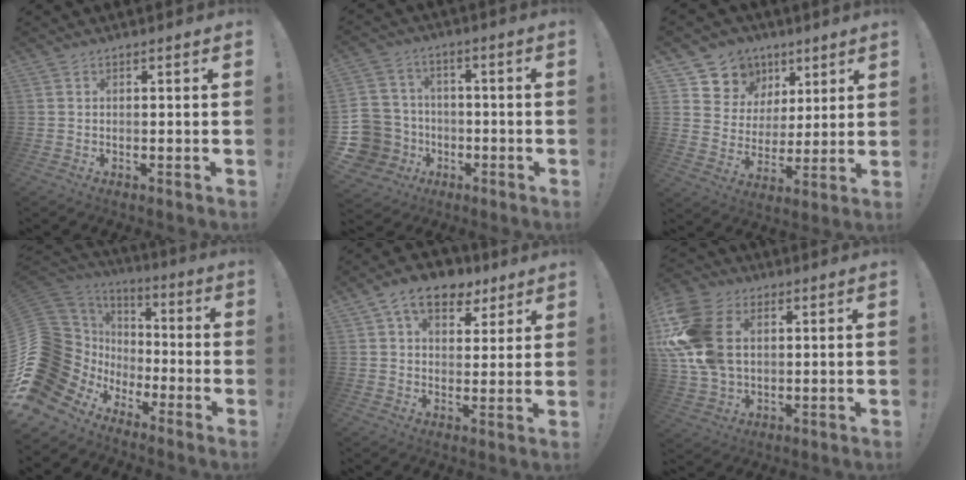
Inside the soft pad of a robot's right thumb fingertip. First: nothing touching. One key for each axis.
{"total": 13.4, "fx": -3.2, "fy": 12.2, "fz": 4.6, "tx": -0.104, "ty": 0.023, "tz": -0.041}
{"total": 10.3, "fx": 5.5, "fy": 8.6, "fz": 1.5, "tx": -0.031, "ty": -0.041, "tz": 0.117}
{"total": 20.0, "fx": -3.2, "fy": 15.9, "fz": 11.6, "tx": -0.226, "ty": -0.005, "tz": -0.002}
{"total": 11.7, "fx": 6.4, "fy": 7.3, "fz": 6.5, "tx": -0.088, "ty": -0.027, "tz": 0.118}
{"total": 20.1, "fx": 3.9, "fy": 14.4, "fz": 13.5, "tx": -0.264, "ty": -0.008, "tz": 0.079}